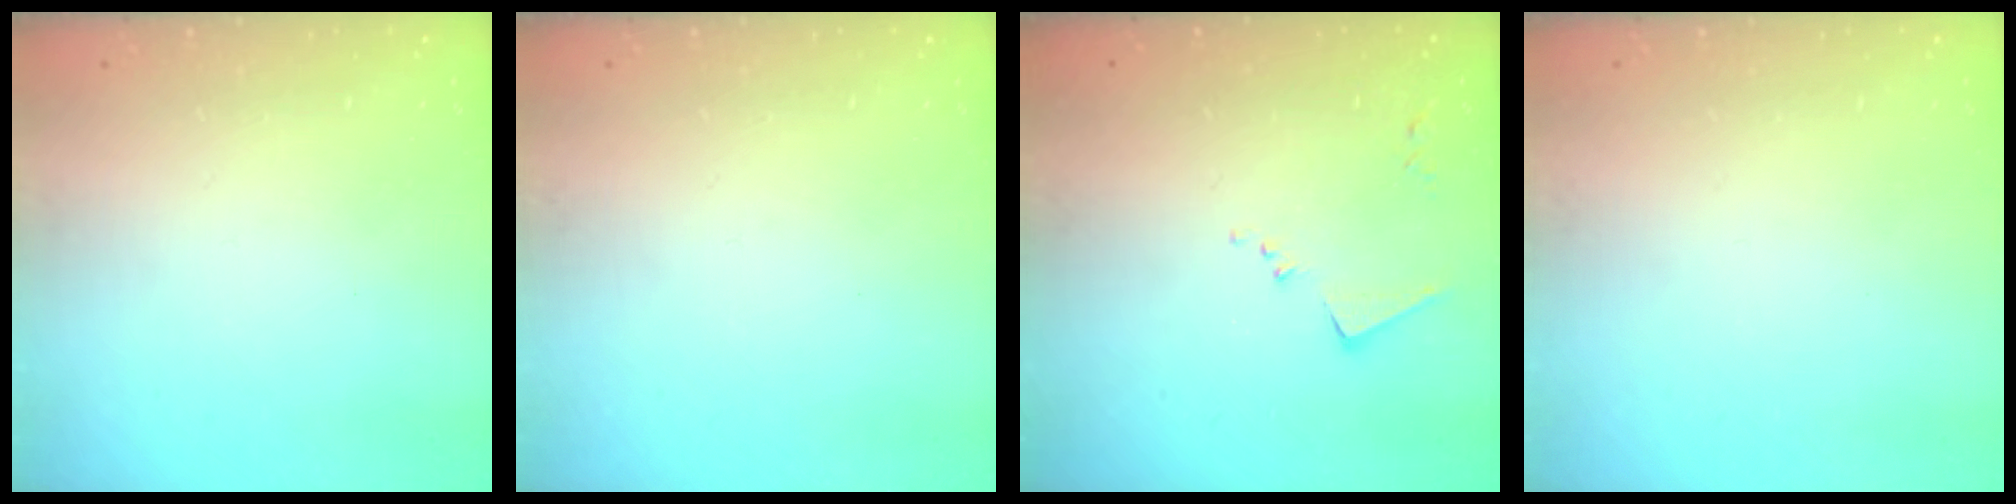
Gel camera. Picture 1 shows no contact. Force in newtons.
{"total": 0.0}
{"total": 6.6, "press": 6.6, "slide": 0.4}
{"total": 0.0}